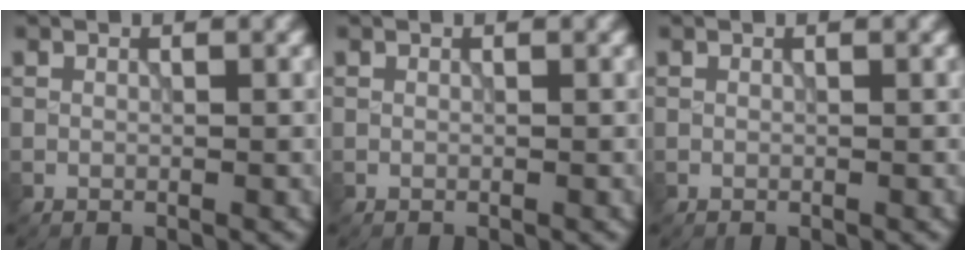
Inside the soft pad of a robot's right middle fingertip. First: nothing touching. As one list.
[{"total": 0.0}, {"total": 0.0}]